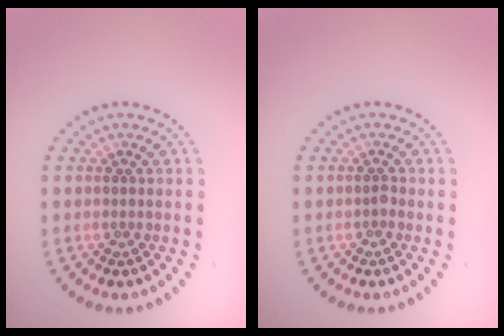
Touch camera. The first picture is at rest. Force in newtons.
{"total": 0.6, "press": 0.5, "slide": 0.4}